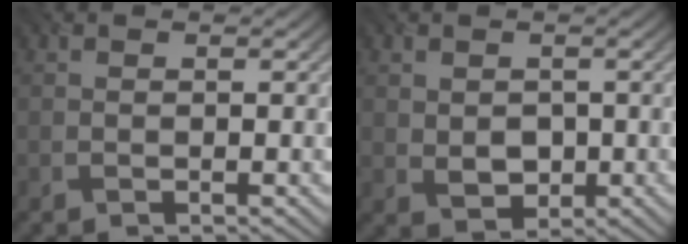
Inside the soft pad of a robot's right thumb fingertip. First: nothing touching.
{"total": 3.0, "force": [0.3, 2.4, 1.8], "torque": [-0.041, -0.008, 0.009]}